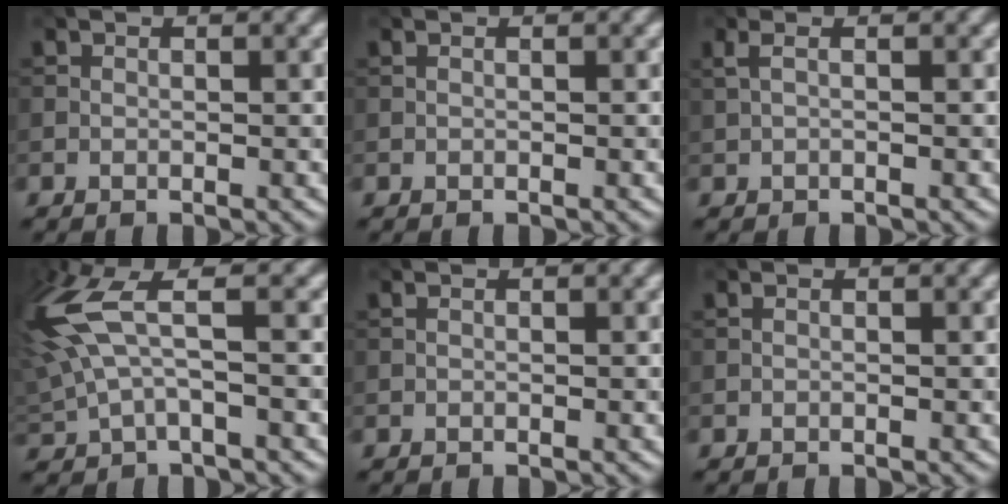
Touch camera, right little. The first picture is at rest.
{"total": 0.0}
{"total": 1.1, "force": [0.3, 0.2, 1.0], "torque": [-0.028, 0.003, 0.003]}
{"total": 6.4, "force": [1.6, 2.0, 5.9], "torque": [-0.161, 0.008, 0.029]}
{"total": 0.0}
{"total": 0.0}